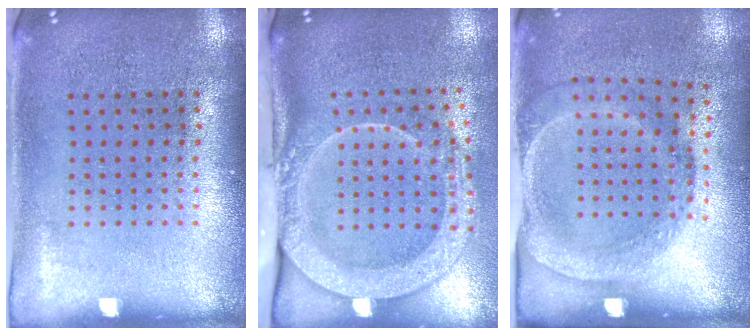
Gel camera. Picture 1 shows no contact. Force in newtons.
{"total": 2.8, "press": 2.1, "slide": 1.9}
{"total": 1.8, "press": 1.2, "slide": 1.4}